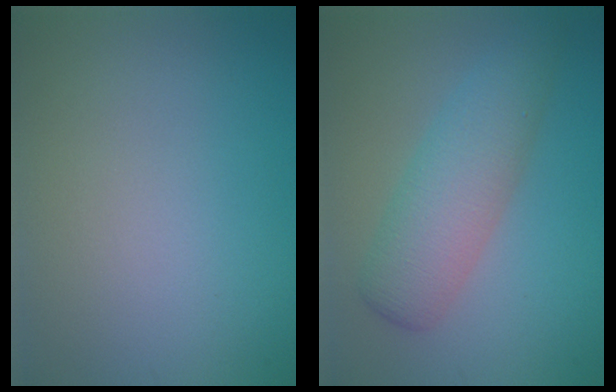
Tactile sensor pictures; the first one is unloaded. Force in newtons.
{"total": 5.0, "press": 5.0, "slide": 0.2}